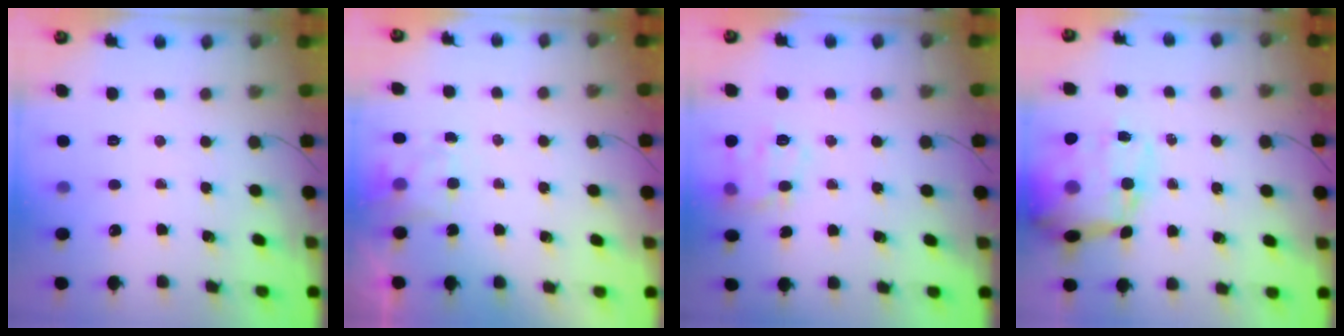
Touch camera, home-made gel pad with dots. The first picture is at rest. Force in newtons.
{"total": 3.2, "press": 2.8, "slide": 1.4}
{"total": 11.1, "press": 11.1, "slide": 0.3}
{"total": 17.7, "press": 17.2, "slide": 4.2}